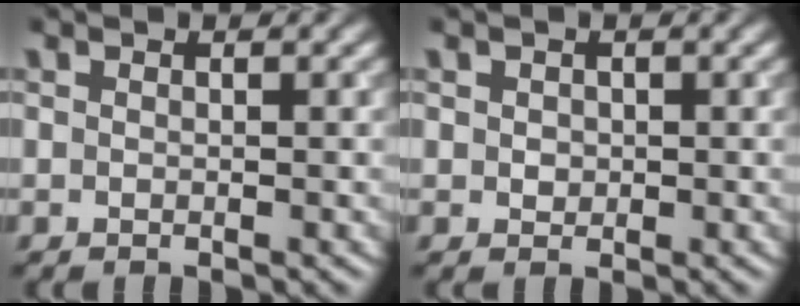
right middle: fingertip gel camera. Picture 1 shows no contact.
{"total": 0.9, "force": [0.1, 0.9, 0.3], "torque": [-0.004, -0.002, 0.003]}